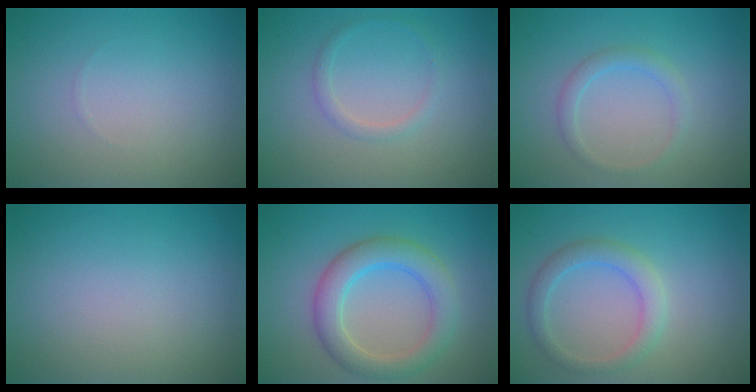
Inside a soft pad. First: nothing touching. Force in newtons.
{"total": 1.2, "press": 1.2, "slide": 0.1}
{"total": 1.6, "press": 1.6, "slide": 0.1}
{"total": 0.0}
{"total": 4.7, "press": 4.7, "slide": 0.2}
{"total": 2.7, "press": 2.7, "slide": 0.0}